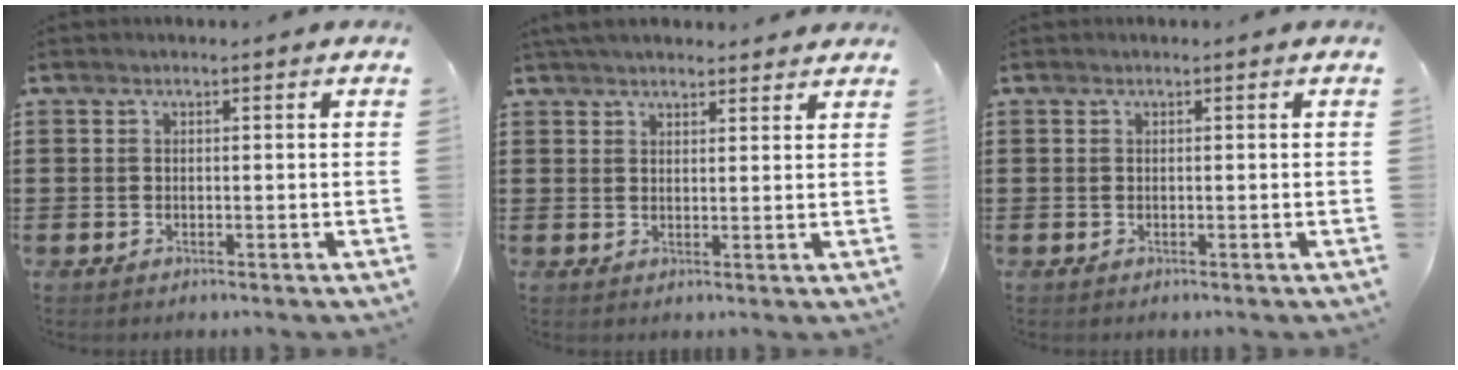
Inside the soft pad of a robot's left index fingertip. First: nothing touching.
{"total": 3.7, "force": [3.5, 0.7, 1.1], "torque": [-0.029, -0.001, 0.066]}
{"total": 0.0}